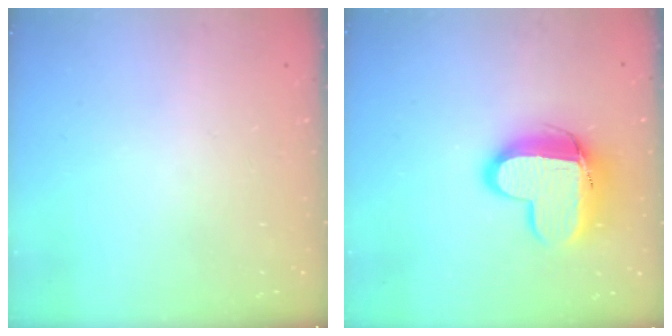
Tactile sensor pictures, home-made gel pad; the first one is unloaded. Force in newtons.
{"total": 15.6, "press": 15.5, "slide": 1.5}